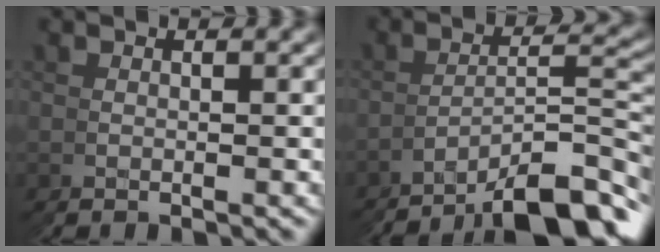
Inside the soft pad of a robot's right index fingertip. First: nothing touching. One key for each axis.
{"total": 7.1, "fx": -5.5, "fy": 1.1, "fz": 4.4, "tx": -0.041, "ty": 0.002, "tz": -0.081}